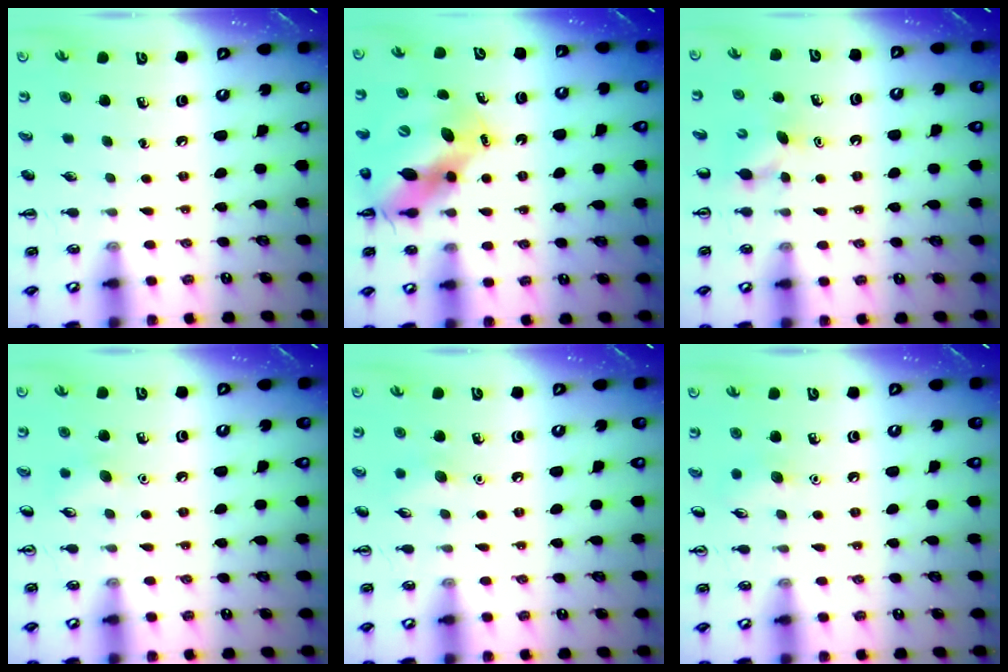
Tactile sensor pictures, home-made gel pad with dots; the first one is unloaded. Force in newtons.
{"total": 10.7, "press": 10.5, "slide": 2.3}
{"total": 3.5, "press": 3.3, "slide": 1.0}
{"total": 6.5, "press": 6.2, "slide": 1.8}
{"total": 6.2, "press": 6.0, "slide": 1.7}
{"total": 7.1, "press": 6.9, "slide": 1.6}